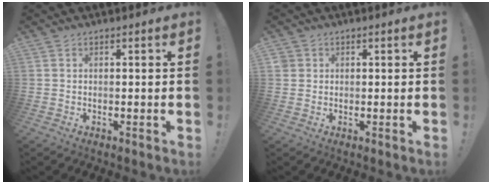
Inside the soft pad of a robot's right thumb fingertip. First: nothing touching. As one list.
[{"total": 2.1, "force": [0.9, 1.9, 0.4], "torque": [-0.008, 0.001, 0.018]}]